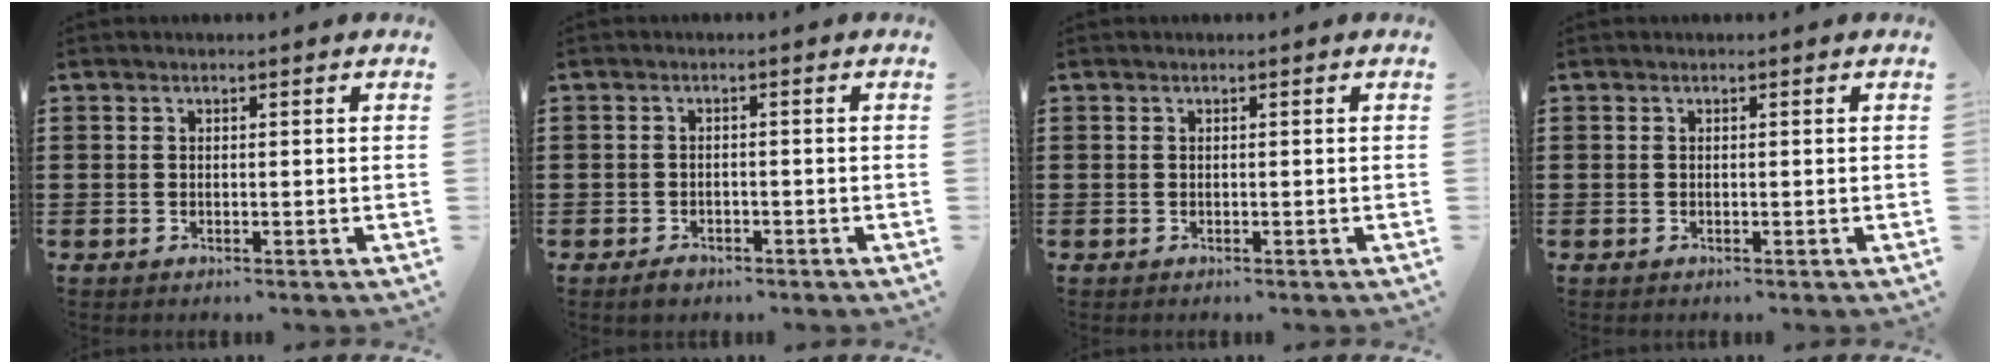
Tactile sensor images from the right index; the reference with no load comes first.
{"total": 1.3, "force": [-1.1, 0.6, 0.4], "torque": [-0.009, 0.000, -0.024]}
{"total": 0.0}
{"total": 0.0}